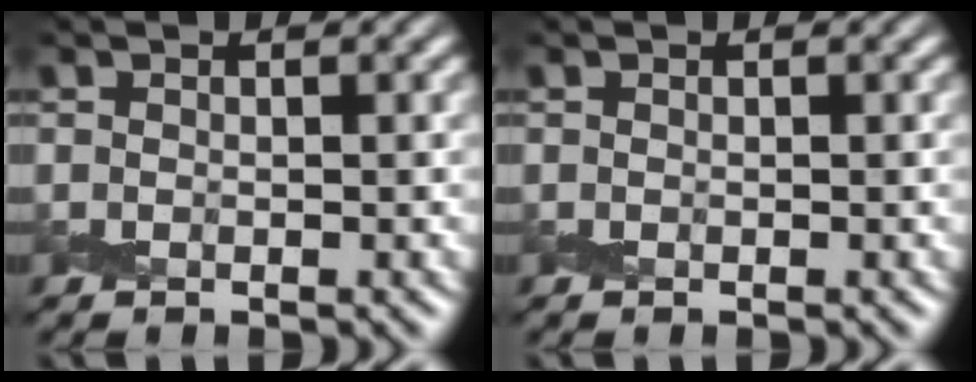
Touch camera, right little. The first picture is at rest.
{"total": 0.0}